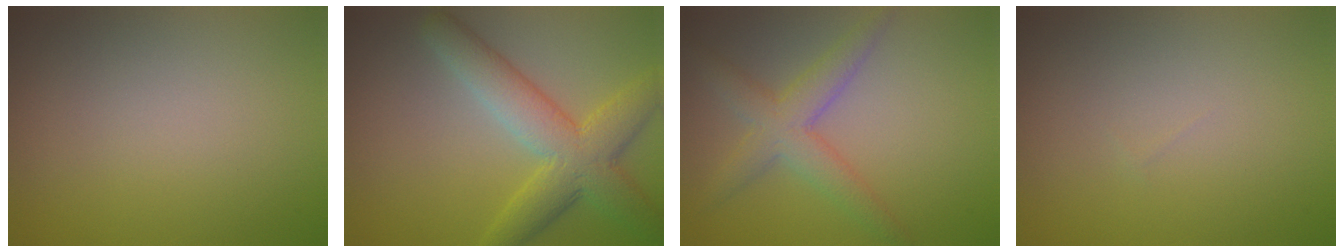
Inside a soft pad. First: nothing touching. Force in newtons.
{"total": 6.4, "press": 6.4, "slide": 0.1}
{"total": 3.9, "press": 3.9, "slide": 0.1}
{"total": 0.0}